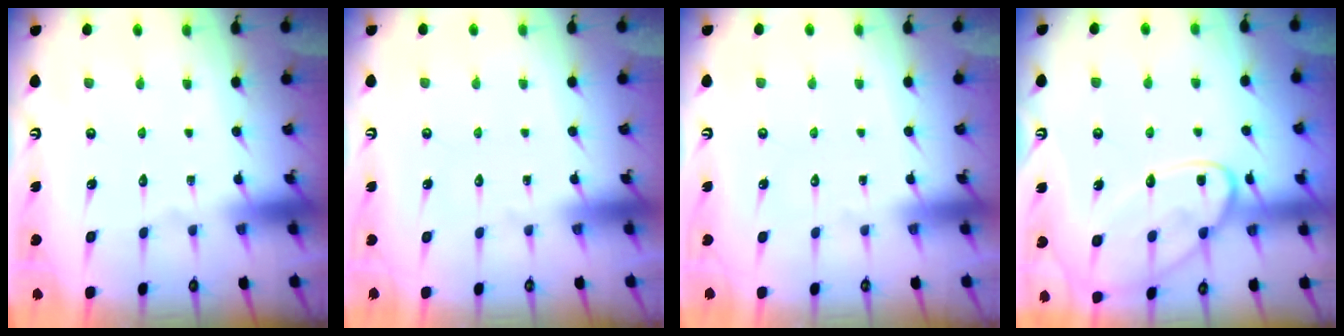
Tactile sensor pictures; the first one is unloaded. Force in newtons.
{"total": 0.0}
{"total": 0.0}
{"total": 15.1, "press": 15.1, "slide": 1.2}